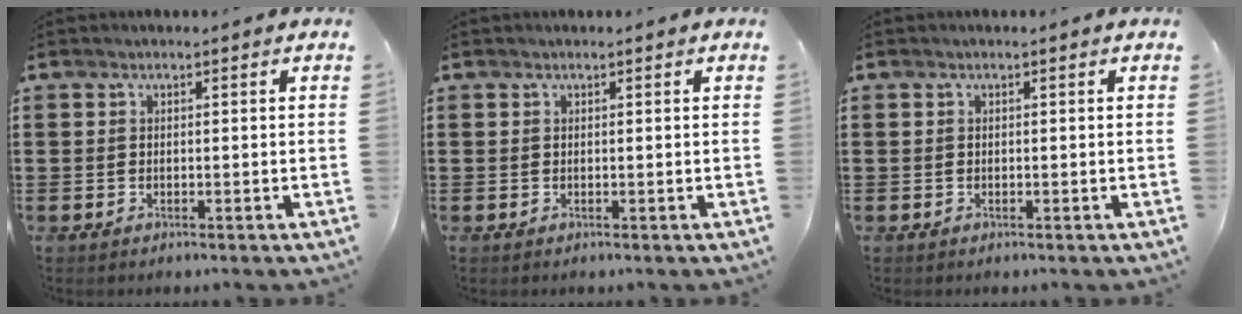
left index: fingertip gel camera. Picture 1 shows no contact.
{"total": 0.0}
{"total": 0.0}